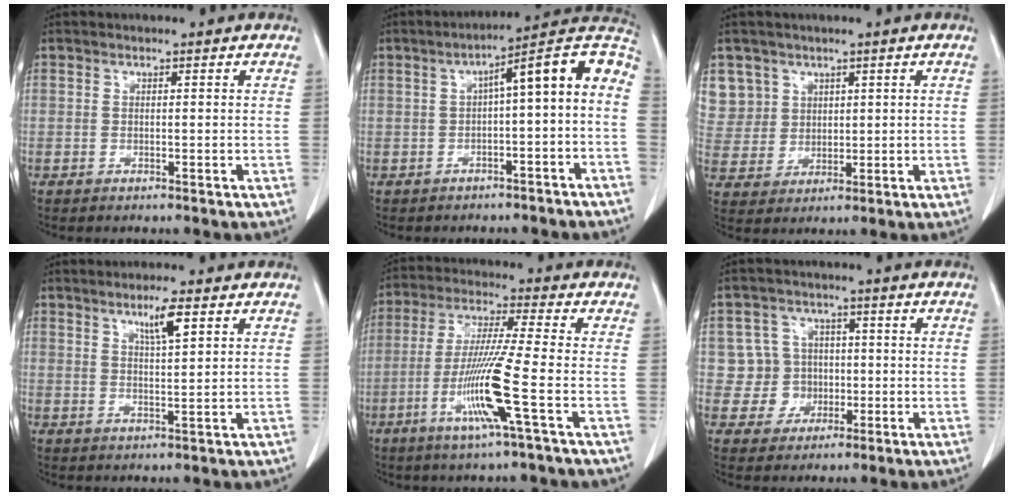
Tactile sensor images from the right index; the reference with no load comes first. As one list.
[{"total": 11.1, "force": [-0.4, 1.5, 11.0], "torque": [-0.149, 0.048, -0.012]}, {"total": 7.7, "force": [4.1, 6.5, -0.1], "torque": [0.000, 0.011, 0.095]}, {"total": 4.3, "force": [2.3, 0.0, 3.6], "torque": [-0.061, -0.003, 0.039]}, {"total": 11.4, "force": [-3.9, -1.3, 10.6], "torque": [-0.211, -0.020, -0.080]}, {"total": 5.8, "force": [-0.2, 5.8, 0.2], "torque": [0.010, 0.017, 0.001]}]